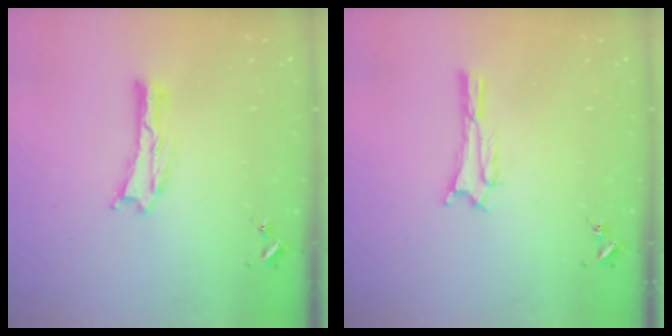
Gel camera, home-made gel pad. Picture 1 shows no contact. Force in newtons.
{"total": 1.6, "press": 1.6, "slide": 0.2}